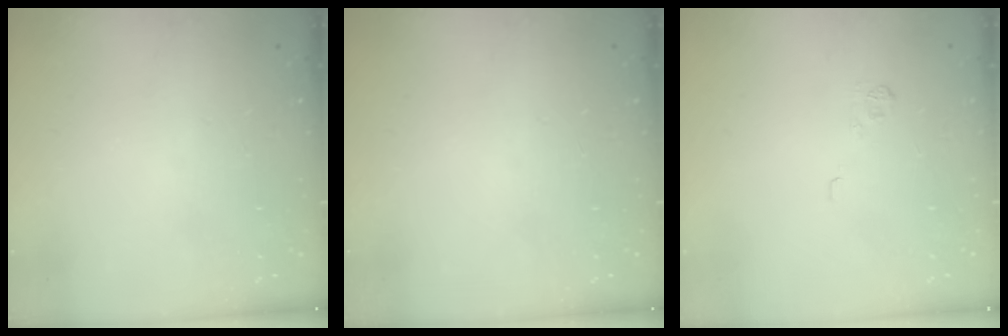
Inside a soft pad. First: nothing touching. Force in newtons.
{"total": 0.0}
{"total": 4.4, "press": 4.3, "slide": 1.0}